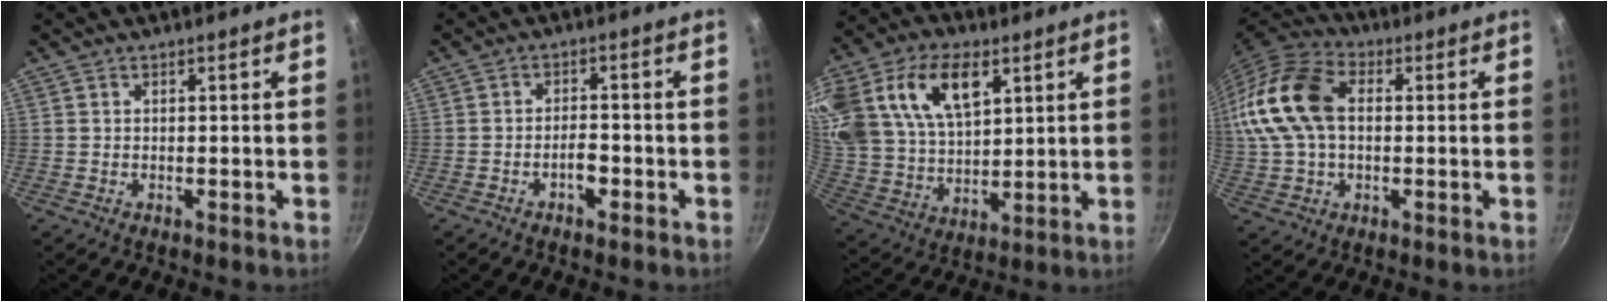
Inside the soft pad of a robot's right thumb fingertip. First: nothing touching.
{"total": 3.2, "force": [-1.6, 1.5, 2.4], "torque": [-0.027, 0.018, -0.026]}
{"total": 24.0, "force": [9.9, 14.8, 16.2], "torque": [-0.338, 0.011, 0.188]}
{"total": 17.8, "force": [2.0, 11.7, 13.2], "torque": [-0.269, 0.035, 0.025]}